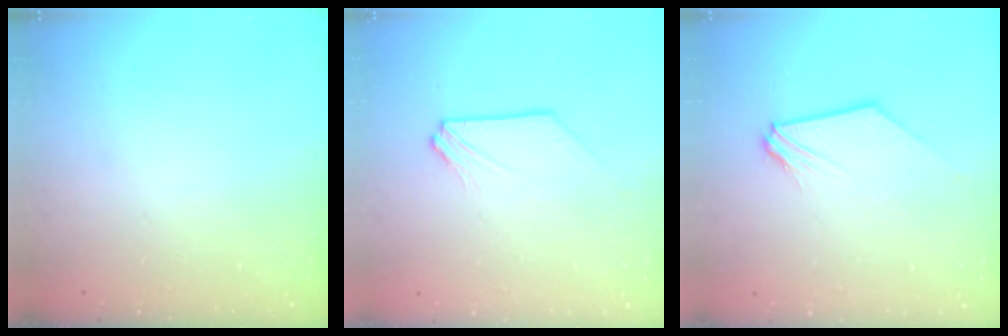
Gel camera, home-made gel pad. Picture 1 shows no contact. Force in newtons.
{"total": 0.8, "press": 0.8, "slide": 0.1}
{"total": 0.9, "press": 0.9, "slide": 0.1}